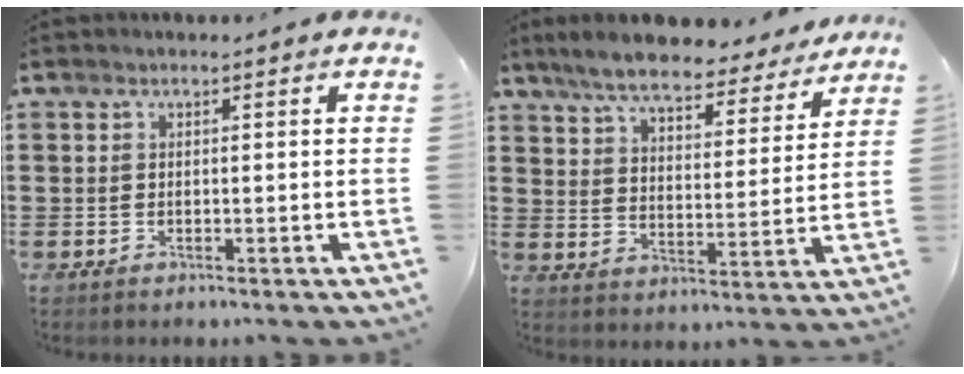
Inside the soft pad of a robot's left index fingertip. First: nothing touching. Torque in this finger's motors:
{"motor_torque": [1.59, -0.55, 0.77, 0.21]}